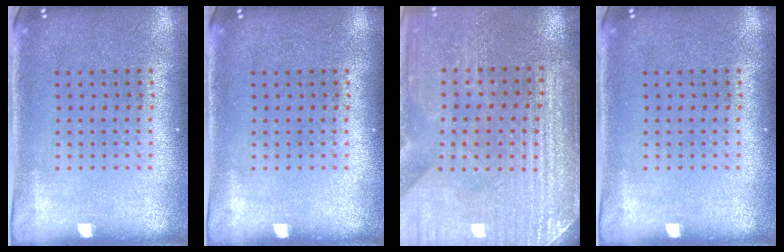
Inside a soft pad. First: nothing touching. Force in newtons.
{"total": 0.0}
{"total": 3.3, "press": 3.3, "slide": 0.2}
{"total": 0.0}